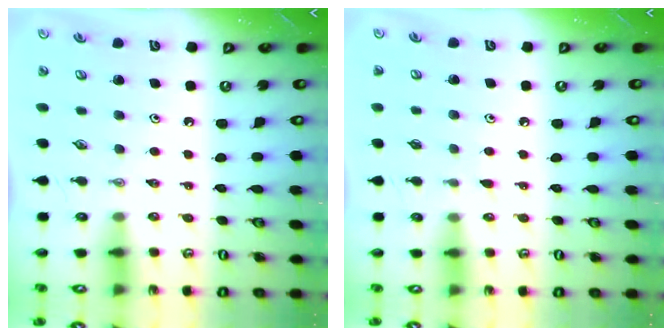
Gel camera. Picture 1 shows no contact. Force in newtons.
{"total": 3.4, "press": 3.4, "slide": 0.3}